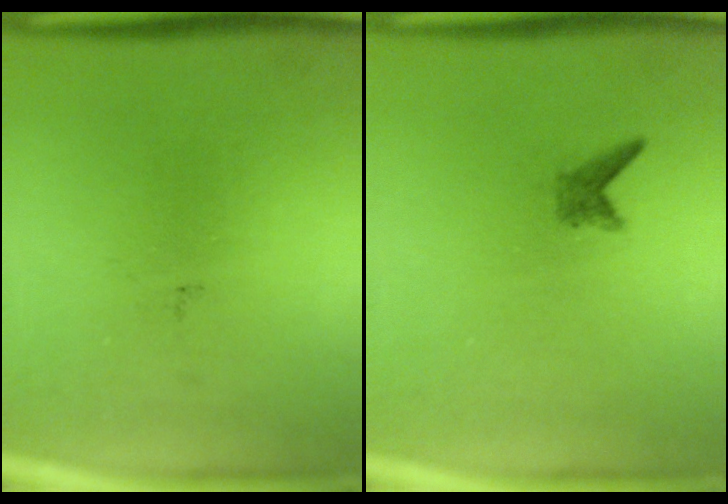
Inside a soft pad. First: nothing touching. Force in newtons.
{"total": 1.2}